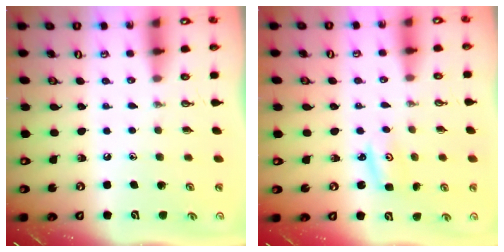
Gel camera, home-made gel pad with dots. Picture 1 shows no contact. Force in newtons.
{"total": 3.1, "press": 3.0, "slide": 0.3}